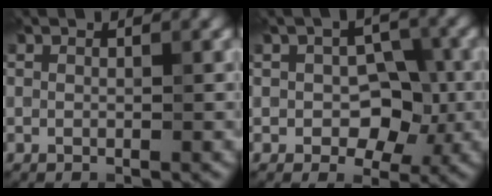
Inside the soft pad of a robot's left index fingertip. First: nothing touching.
{"total": 4.6, "force": [-0.6, 3.1, 3.4], "torque": [-0.038, -0.001, -0.011]}